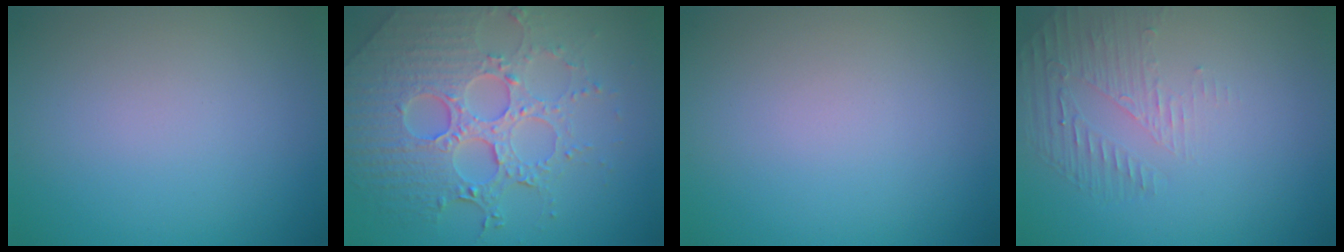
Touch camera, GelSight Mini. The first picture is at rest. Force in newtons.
{"total": 7.8, "press": 5.8, "slide": 5.2}
{"total": 0.0}
{"total": 1.7, "press": 0.8, "slide": 1.5}